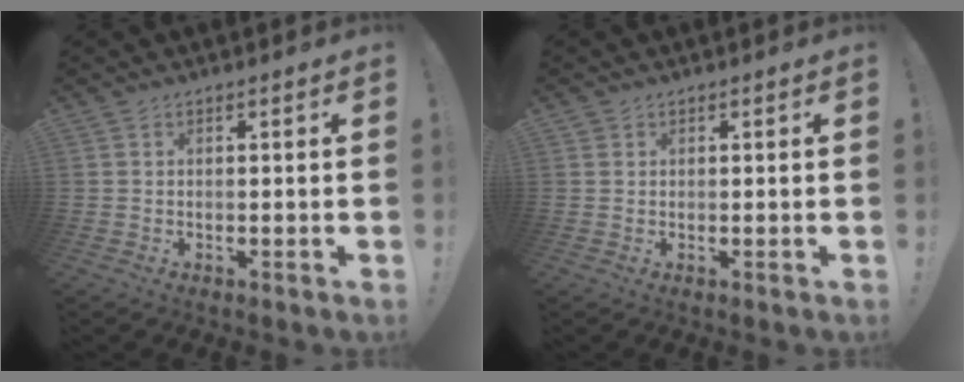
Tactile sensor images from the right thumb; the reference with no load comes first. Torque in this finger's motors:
{"motor_torque": [-0.08, 0.39, 0.25, -0.13, -0.06]}